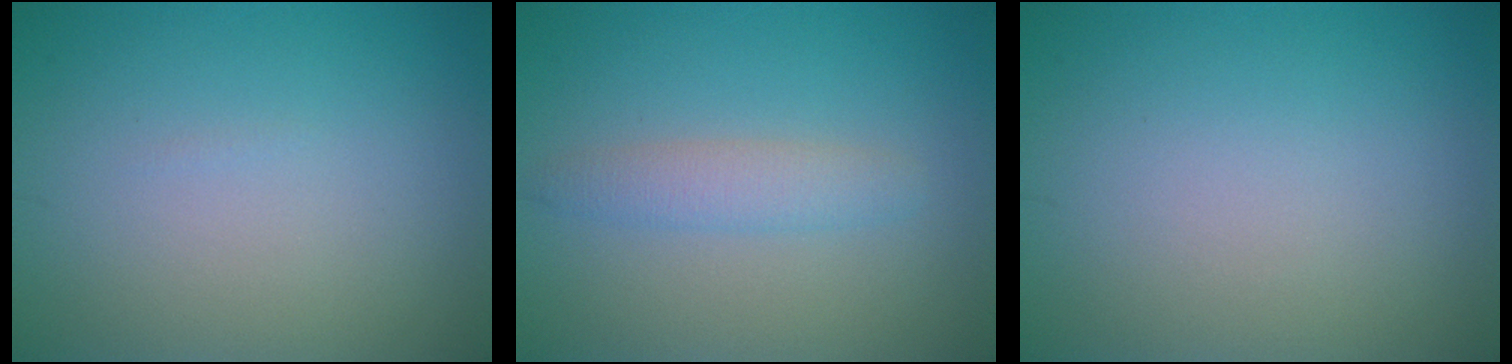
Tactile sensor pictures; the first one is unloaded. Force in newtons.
{"total": 2.1, "press": 2.1, "slide": 0.1}
{"total": 0.0}